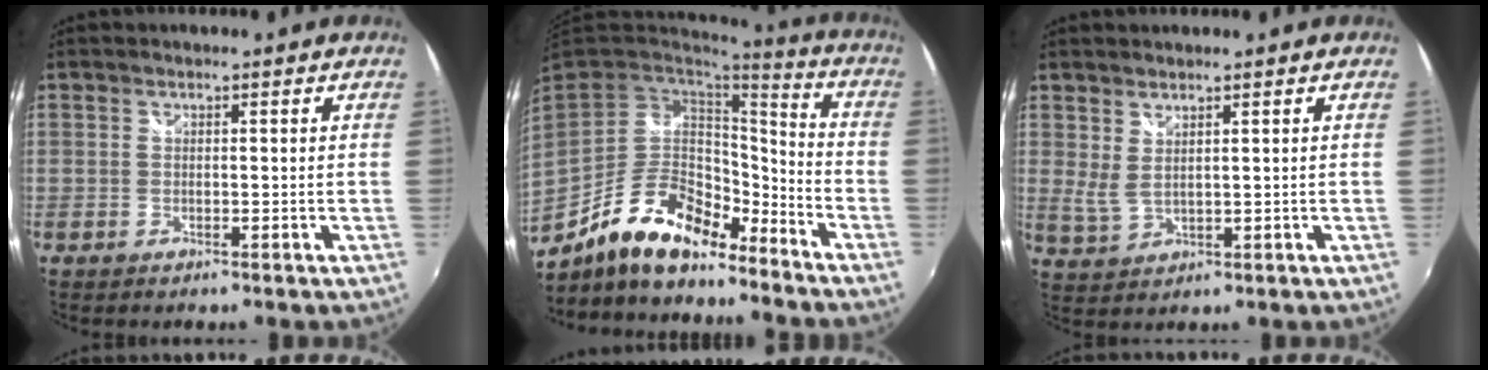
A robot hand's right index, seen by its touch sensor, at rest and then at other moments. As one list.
[{"total": 16.5, "force": [-12.1, 6.1, 9.3], "torque": [-0.193, -0.003, -0.214]}, {"total": 2.9, "force": [2.1, 0.7, 2.0], "torque": [-0.040, -0.003, 0.041]}]